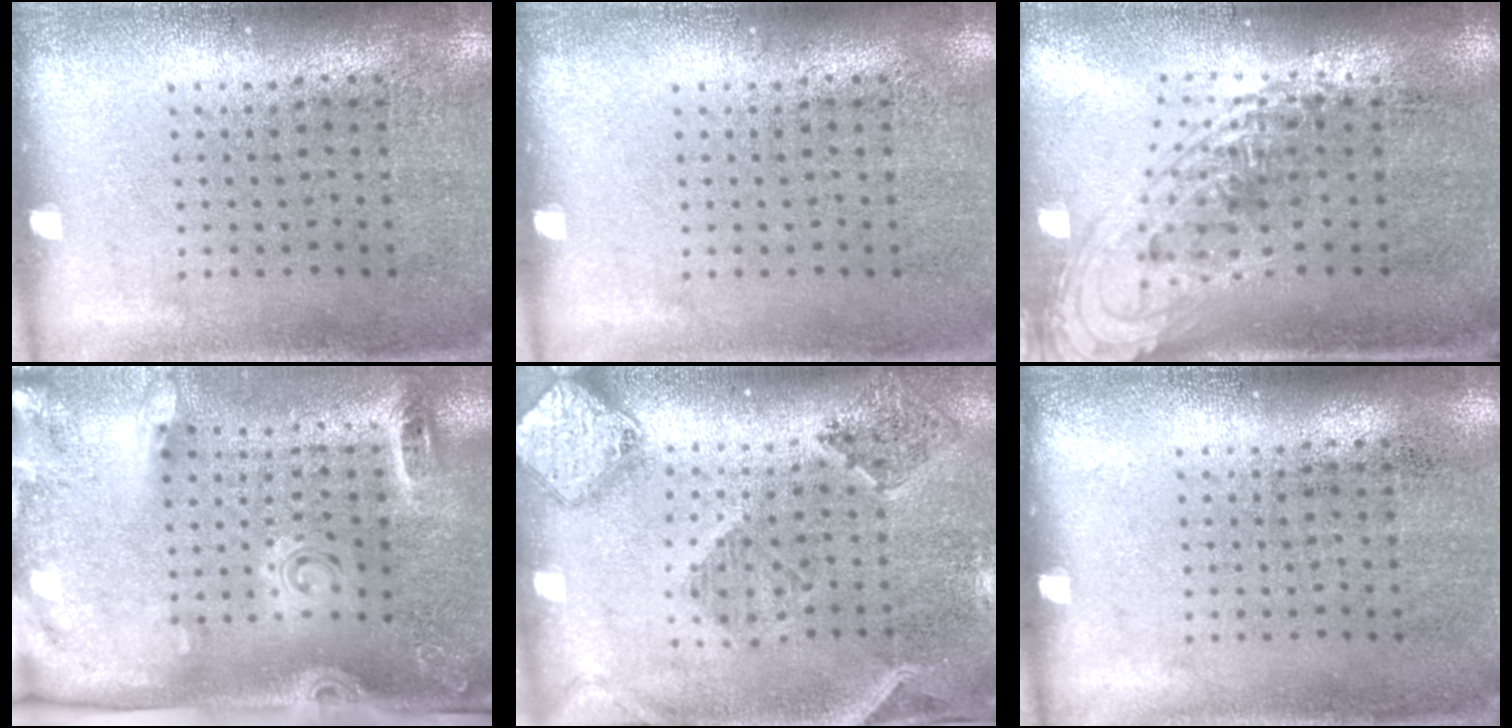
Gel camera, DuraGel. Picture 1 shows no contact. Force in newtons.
{"total": 0.0}
{"total": 1.9, "press": 1.4, "slide": 1.3}
{"total": 2.8, "press": 2.0, "slide": 2.0}
{"total": 1.4, "press": 1.4, "slide": 0.3}
{"total": 0.0}